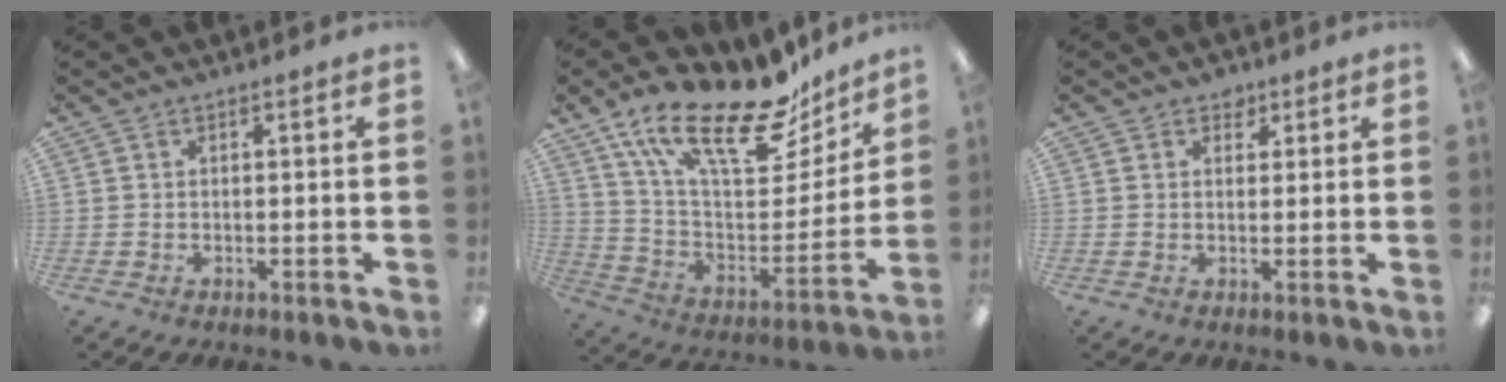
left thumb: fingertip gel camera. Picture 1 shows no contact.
{"total": 24.7, "force": [17.7, 9.1, 14.5], "torque": [-0.237, -0.108, 0.302]}
{"total": 2.5, "force": [1.7, 1.7, 0.6], "torque": [0.002, -0.003, 0.029]}